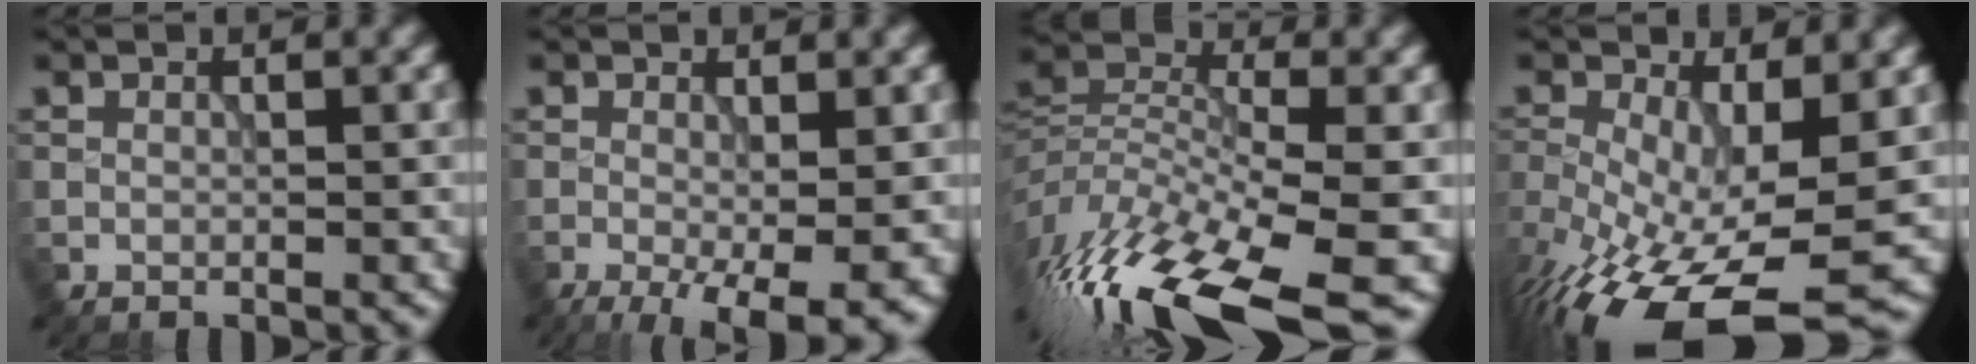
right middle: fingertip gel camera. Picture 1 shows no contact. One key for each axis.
{"total": 6.9, "fx": -2.7, "fy": 2.1, "fz": 6.0, "tx": -0.102, "ty": -0.020, "tz": -0.033}
{"total": 13.5, "fx": -7.7, "fy": 4.9, "fz": 10.0, "tx": -0.206, "ty": -0.004, "tz": -0.142}
{"total": 13.8, "fx": -5.1, "fy": 5.6, "fz": 11.5, "tx": -0.215, "ty": -0.040, "tz": -0.082}